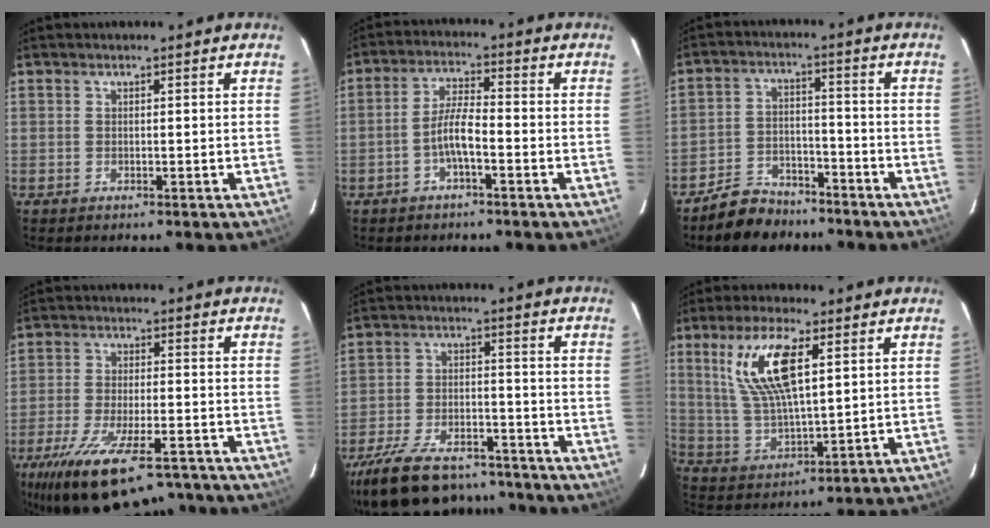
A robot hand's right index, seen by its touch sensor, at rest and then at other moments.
{"total": 4.9, "force": [-2.3, 0.9, 4.3], "torque": [-0.089, 0.009, -0.043]}
{"total": 8.7, "force": [-7.1, 4.3, 2.4], "torque": [-0.068, 0.014, -0.111]}
{"total": 21.4, "force": [-15.4, 7.4, 12.9], "torque": [-0.253, -0.048, -0.236]}
{"total": 22.1, "force": [-17.9, 8.7, 9.6], "torque": [-0.212, -0.005, -0.268]}
{"total": 13.5, "force": [5.4, 4.4, 11.6], "torque": [-0.227, 0.004, 0.116]}